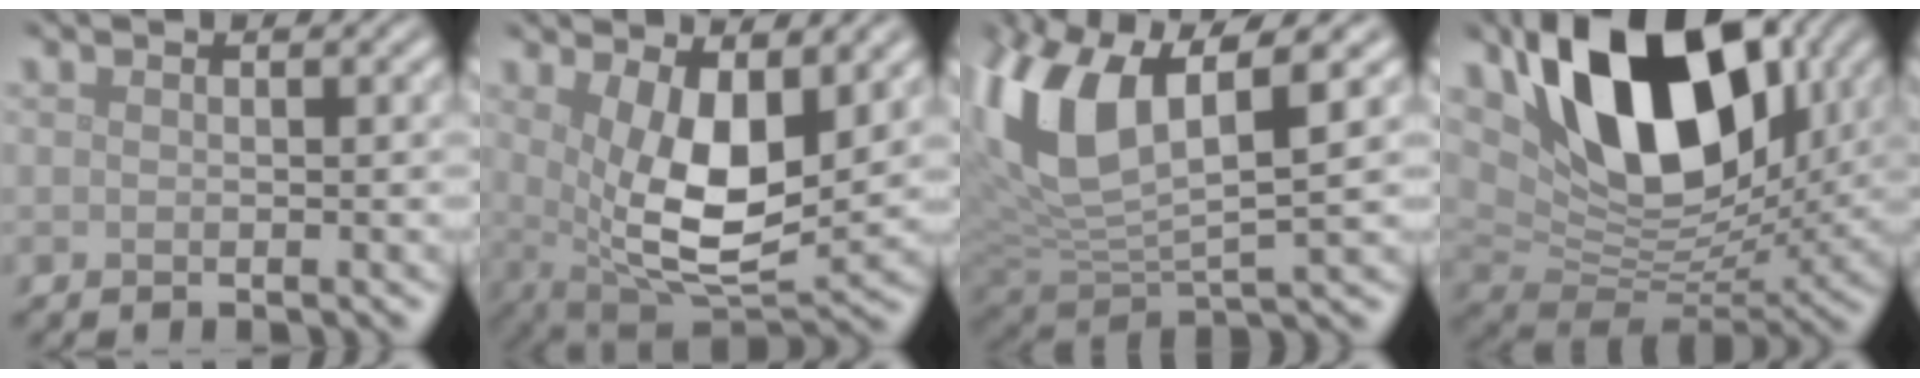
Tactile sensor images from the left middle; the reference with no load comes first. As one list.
[{"total": 8.9, "force": [1.7, 3.9, 7.8], "torque": [-0.149, -0.018, 0.035]}, {"total": 11.0, "force": [3.6, 4.9, 9.1], "torque": [-0.205, 0.004, 0.068]}, {"total": 13.5, "force": [5.0, 7.5, 10.0], "torque": [-0.154, 0.000, 0.083]}]